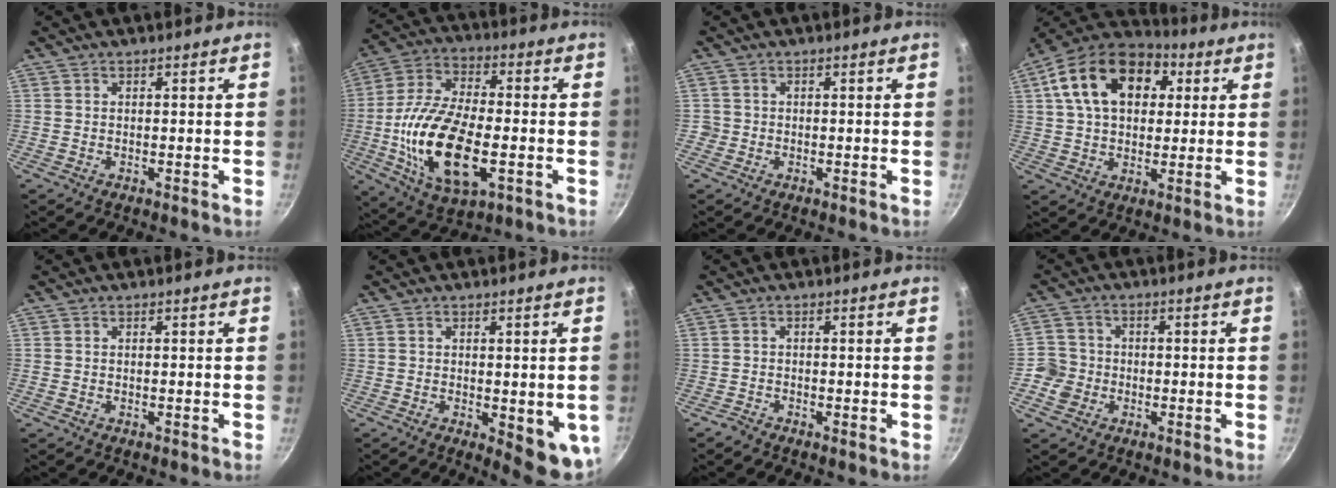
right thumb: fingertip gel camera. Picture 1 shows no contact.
{"total": 20.5, "force": [-4.2, 9.8, 17.5], "torque": [-0.336, 0.013, -0.081]}
{"total": 1.3, "force": [-0.5, 1.2, 0.2], "torque": [0.000, 0.004, -0.008]}
{"total": 19.4, "force": [5.6, 13.2, 13.1], "torque": [-0.207, 0.021, 0.077]}
{"total": 0.0}
{"total": 8.3, "force": [-1.3, 3.2, 7.5], "torque": [-0.071, -0.006, -0.009]}
{"total": 1.2, "force": [-1.1, 0.4, 0.4], "torque": [-0.017, 0.005, -0.026]}
{"total": 5.2, "force": [-1.9, 4.7, 1.1], "torque": [0.006, 0.020, -0.044]}